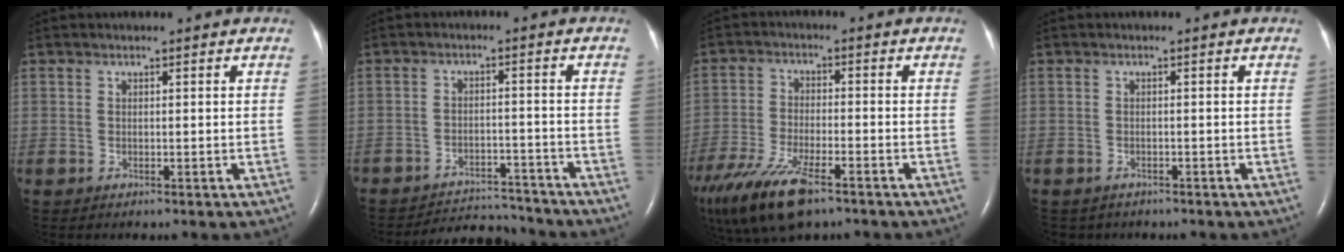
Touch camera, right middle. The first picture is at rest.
{"total": 8.1, "force": [-8.0, 1.1, -0.2], "torque": [0.001, 0.004, -0.120]}
{"total": 15.1, "force": [-10.2, 4.7, 10.1], "torque": [-0.239, -0.037, -0.182]}
{"total": 2.4, "force": [-2.0, 1.4, 0.1], "torque": [-0.006, 0.002, -0.026]}